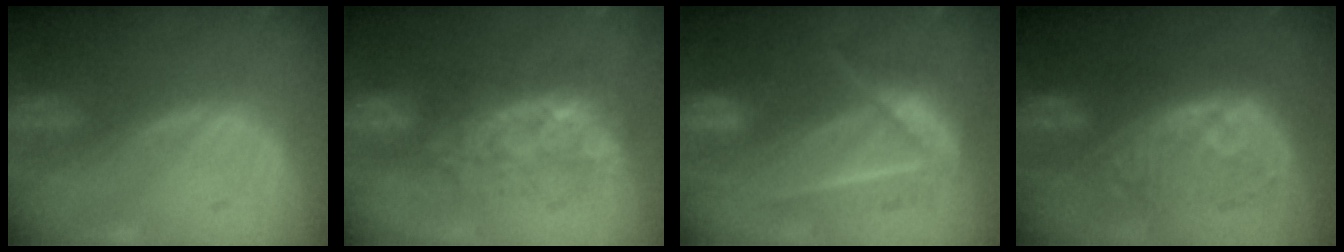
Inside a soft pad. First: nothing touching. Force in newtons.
{"total": 8.1, "press": 7.5, "slide": 3.1}
{"total": 7.5, "press": 7.4, "slide": 1.1}
{"total": 8.9, "press": 8.7, "slide": 1.8}